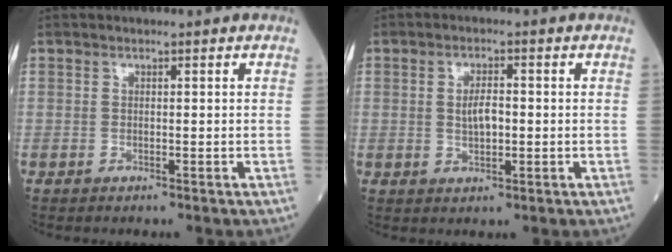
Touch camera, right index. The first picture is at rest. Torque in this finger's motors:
{"motor_torque": [-0.07, -0.11, 0.01, 0.01]}